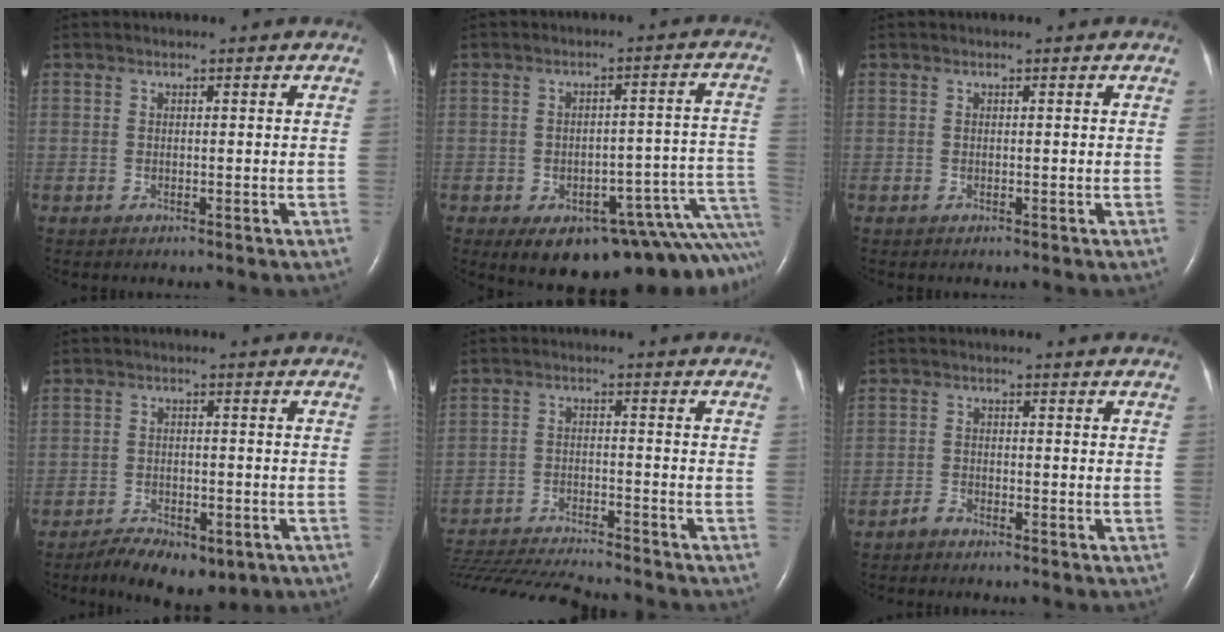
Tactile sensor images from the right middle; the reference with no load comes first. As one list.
[{"total": 17.7, "force": [-13.1, 6.6, 9.9], "torque": [-0.034, 0.057, -0.148]}, {"total": 0.0}, {"total": 9.3, "force": [-6.4, 4.4, 5.2], "torque": [-0.076, 0.005, -0.093]}, {"total": 17.9, "force": [-16.6, 1.0, 6.6], "torque": [-0.135, -0.035, -0.259]}, {"total": 1.5, "force": [-1.4, 0.3, 0.2], "torque": [-0.009, -0.001, -0.027]}]